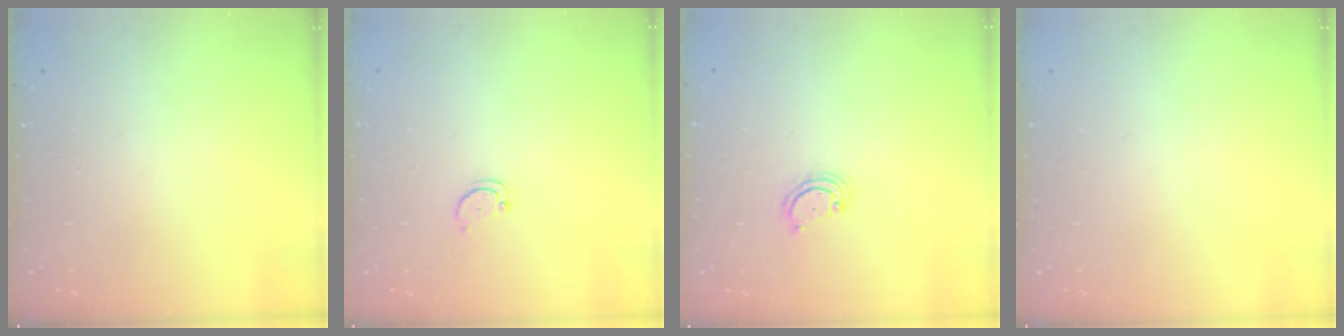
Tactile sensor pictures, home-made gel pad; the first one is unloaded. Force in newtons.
{"total": 2.5, "press": 2.4, "slide": 0.4}
{"total": 3.3, "press": 3.2, "slide": 0.4}
{"total": 0.0}